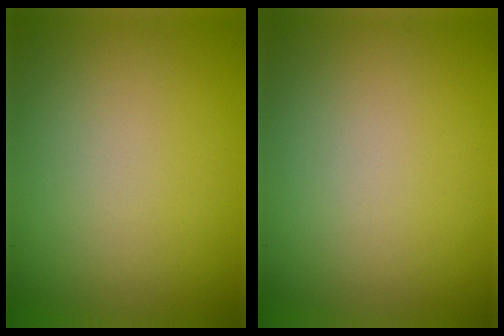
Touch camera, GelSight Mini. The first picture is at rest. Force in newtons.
{"total": 0.0}